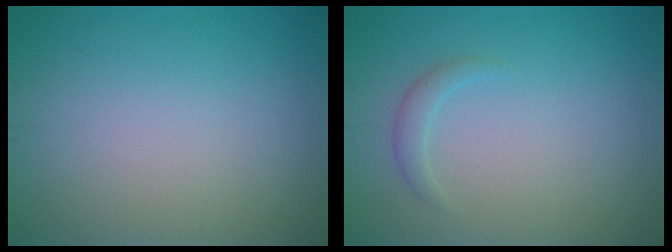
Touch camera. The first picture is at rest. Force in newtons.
{"total": 1.2, "press": 1.2, "slide": 0.0}